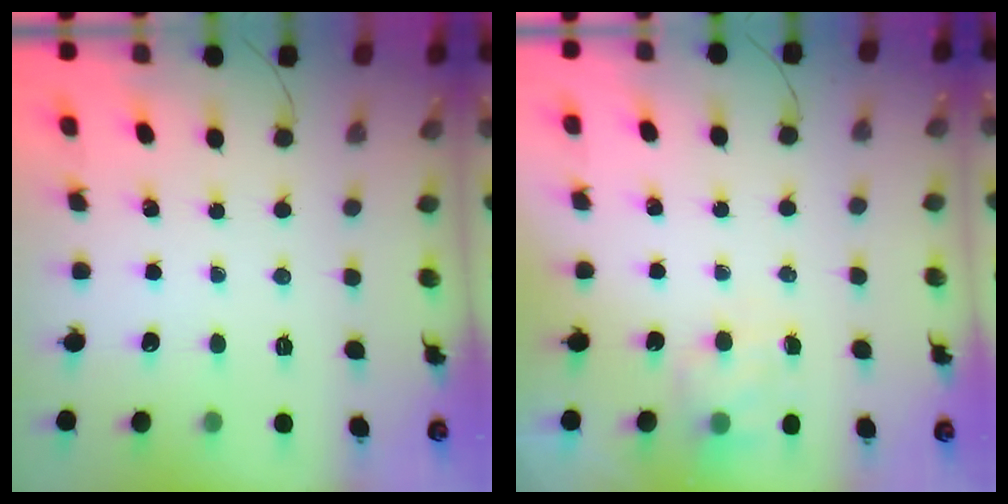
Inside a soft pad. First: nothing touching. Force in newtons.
{"total": 6.2, "press": 6.0, "slide": 1.5}